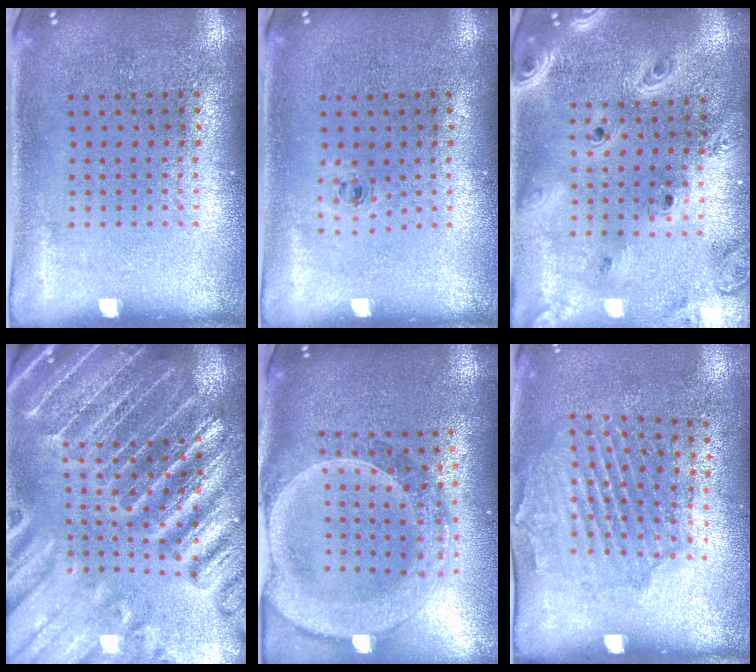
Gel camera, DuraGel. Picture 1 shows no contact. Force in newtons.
{"total": 0.6, "press": 0.3, "slide": 0.5}
{"total": 3.1, "press": 2.6, "slide": 1.7}
{"total": 4.8, "press": 4.3, "slide": 2.1}
{"total": 2.8, "press": 2.4, "slide": 1.3}
{"total": 1.6, "press": 1.4, "slide": 0.7}